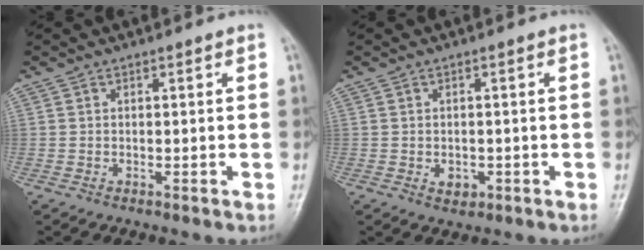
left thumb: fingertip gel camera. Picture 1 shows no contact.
{"total": 2.7, "force": [-0.9, 2.0, 1.6], "torque": [-0.014, 0.003, -0.008]}